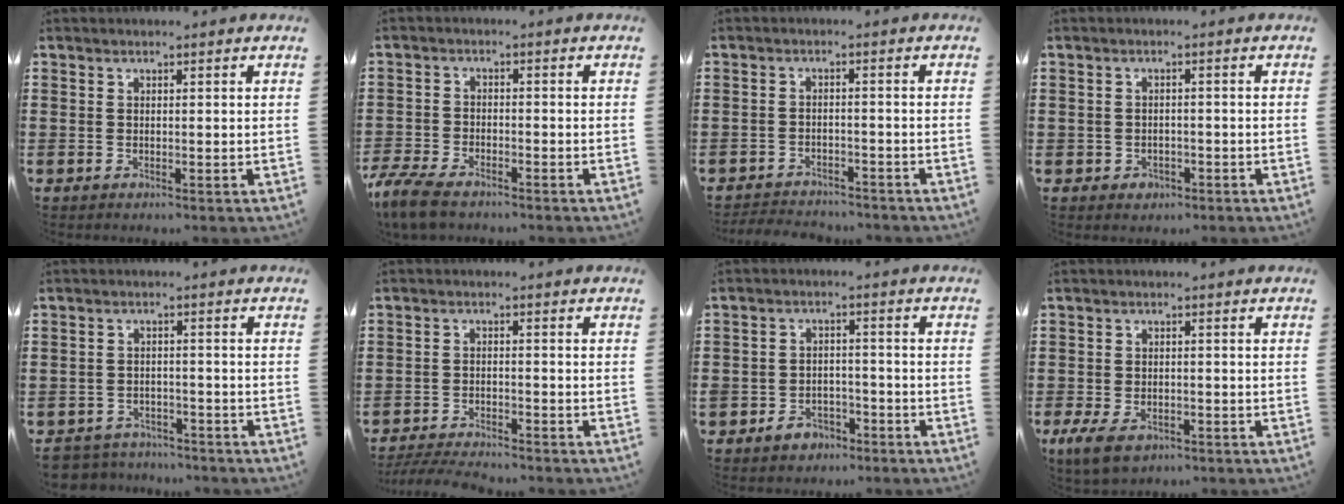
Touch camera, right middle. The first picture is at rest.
{"total": 5.1, "force": [-4.4, 1.4, 2.2], "torque": [-0.063, -0.003, -0.091]}
{"total": 3.1, "force": [-3.0, 0.6, -0.1], "torque": [-0.006, -0.001, -0.066]}
{"total": 1.4, "force": [-0.8, 1.1, 0.3], "torque": [-0.012, 0.002, -0.020]}
{"total": 3.8, "force": [-3.7, 0.7, -0.2], "torque": [-0.010, 0.000, -0.083]}
{"total": 3.8, "force": [-3.7, 0.3, 0.7], "torque": [-0.018, 0.000, -0.079]}
{"total": 3.5, "force": [-2.8, 1.9, 0.6], "torque": [-0.015, 0.011, -0.058]}
{"total": 3.4, "force": [-2.0, 1.9, 2.0], "torque": [-0.049, 0.001, -0.043]}